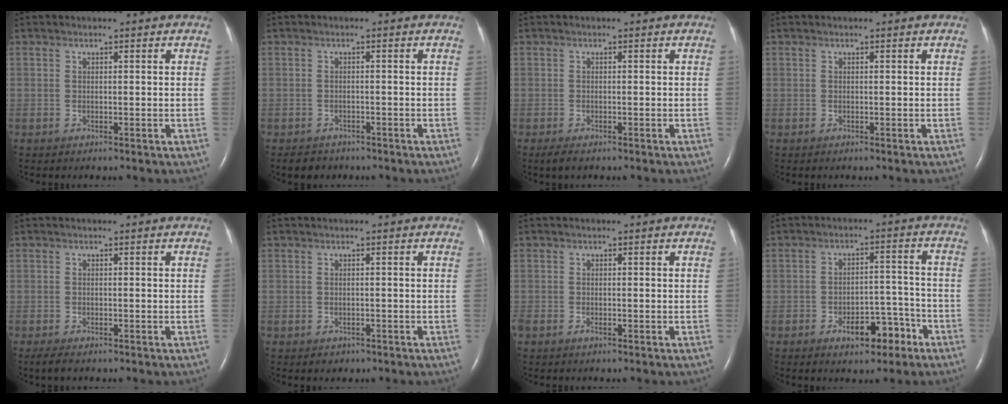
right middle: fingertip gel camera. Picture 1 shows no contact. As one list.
[{"total": 2.5, "force": [-2.0, 1.6, 0.3], "torque": [-0.014, 0.002, -0.028]}, {"total": 1.8, "force": [-1.2, 0.6, 1.2], "torque": [-0.028, -0.005, -0.018]}, {"total": 0.0}, {"total": 2.0, "force": [-1.5, 0.6, 1.3], "torque": [-0.031, -0.007, -0.023]}, {"total": 1.2, "force": [-0.7, 0.9, 0.3], "torque": [-0.006, 0.001, -0.005]}, {"total": 0.8, "force": [-0.5, 0.3, 0.5], "torque": [-0.013, -0.001, -0.006]}, {"total": 6.4, "force": [-3.9, 2.9, 4.2], "torque": [-0.055, 0.018, -0.052]}]